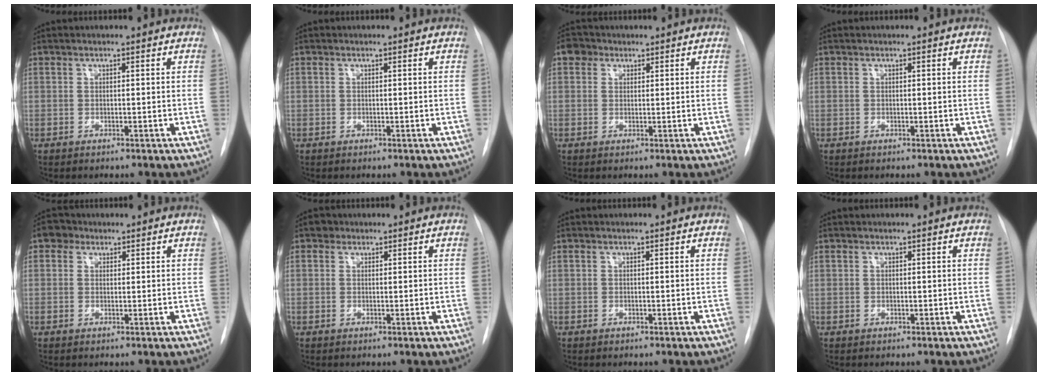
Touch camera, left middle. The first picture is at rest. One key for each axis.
{"total": 0.0}
{"total": 2.5, "fx": 1.2, "fy": 2.0, "fz": 0.8, "tx": -0.013, "ty": 0.011, "tz": 0.016}
{"total": 0.0}
{"total": 2.5, "fx": 1.2, "fy": 2.1, "fz": 0.6, "tx": -0.010, "ty": 0.009, "tz": 0.015}
{"total": 1.0, "fx": 0.6, "fy": 0.8, "fz": 0.1, "tx": 0.004, "ty": 0.006, "tz": 0.004}
{"total": 0.0}
{"total": 0.0}